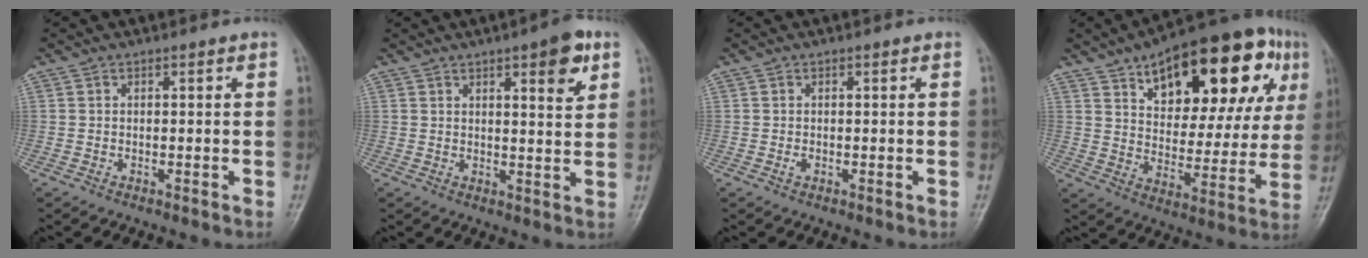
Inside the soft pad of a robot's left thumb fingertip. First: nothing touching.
{"total": 7.5, "force": [3.8, 2.1, 6.1], "torque": [-0.069, -0.017, 0.048]}
{"total": 0.9, "force": [-0.1, 0.5, 0.7], "torque": [-0.009, -0.001, 0.000]}
{"total": 27.5, "force": [12.7, 12.9, 20.7], "torque": [-0.251, 0.004, 0.185]}